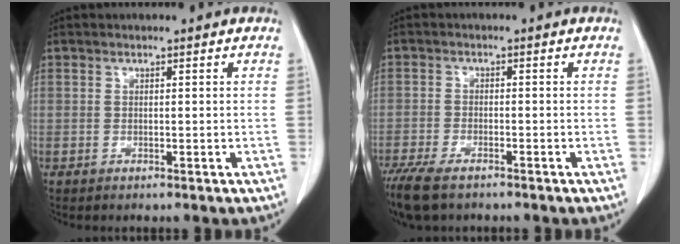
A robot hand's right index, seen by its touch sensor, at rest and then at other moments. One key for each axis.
{"total": 8.2, "fx": -6.3, "fy": 2.7, "fz": 4.6, "tx": -0.083, "ty": -0.017, "tz": -0.106}